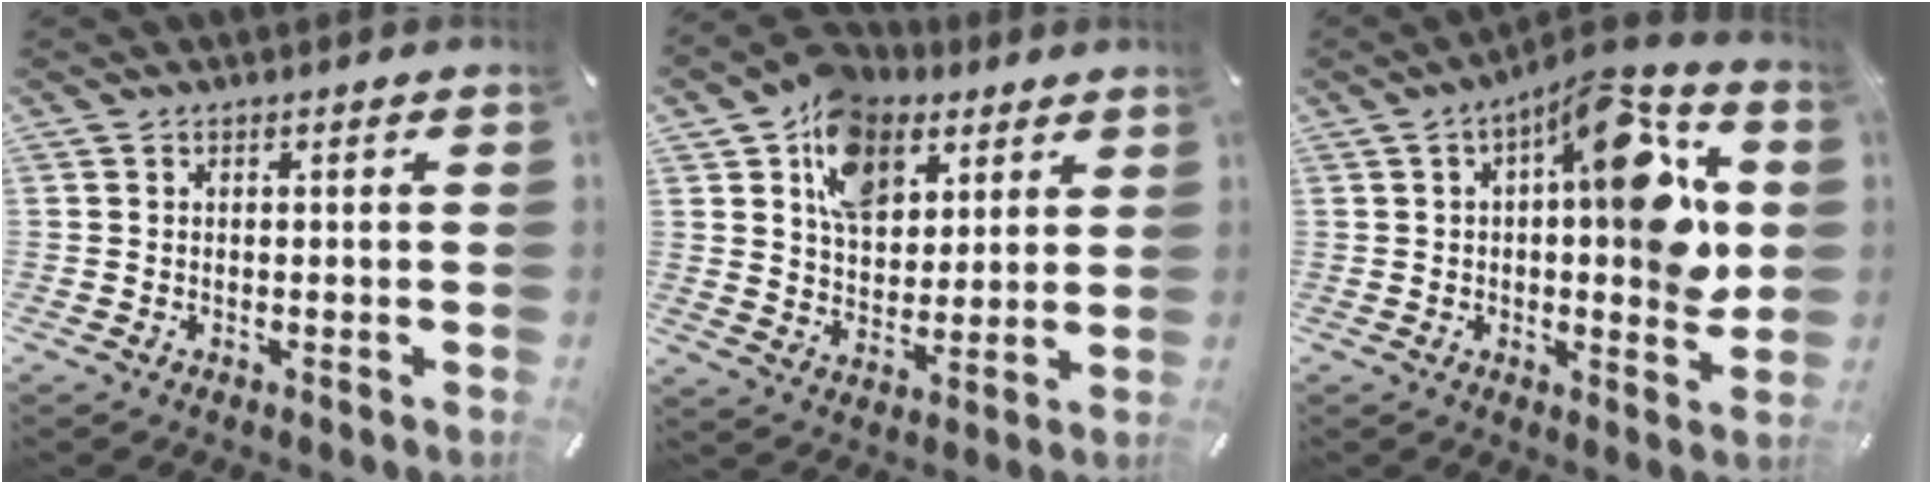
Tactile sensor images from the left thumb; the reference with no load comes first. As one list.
[{"total": 13.0, "force": [7.0, 9.3, 5.7], "torque": [-0.106, -0.033, 0.131]}, {"total": 18.1, "force": [4.9, 7.0, 16.0], "torque": [-0.206, -0.026, 0.074]}]